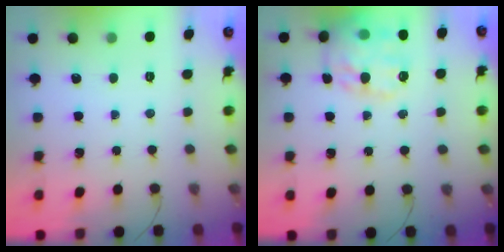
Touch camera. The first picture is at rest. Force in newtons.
{"total": 18.7, "press": 18.6, "slide": 2.3}